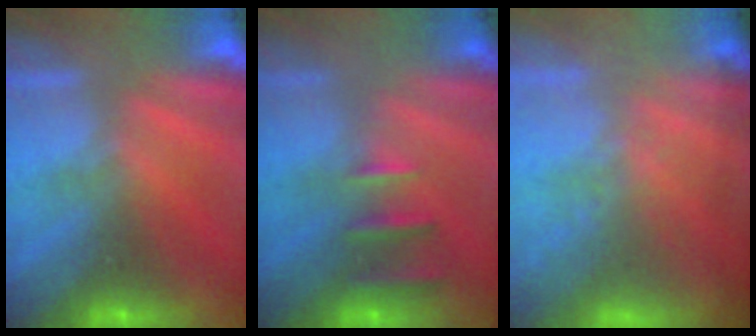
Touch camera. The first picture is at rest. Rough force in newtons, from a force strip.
{"total": 2.4}
{"total": 7.5}